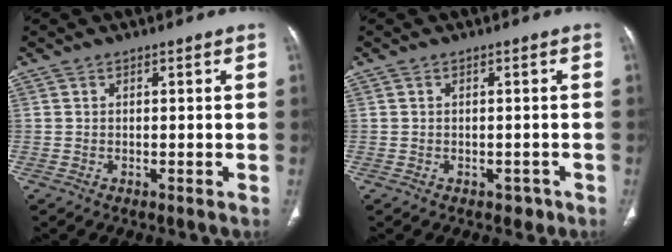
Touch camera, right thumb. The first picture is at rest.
{"total": 1.6, "force": [-0.8, 1.3, 0.6], "torque": [0.004, 0.004, -0.006]}